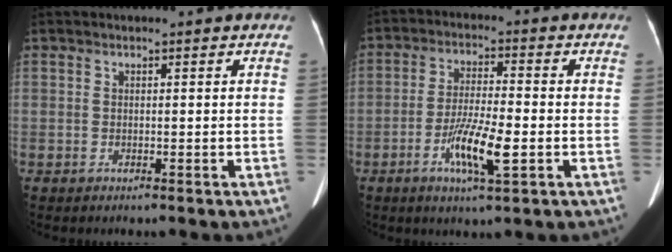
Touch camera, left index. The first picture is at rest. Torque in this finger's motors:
{"motor_torque": [0.76, 0.15, 0.35, 0.17]}